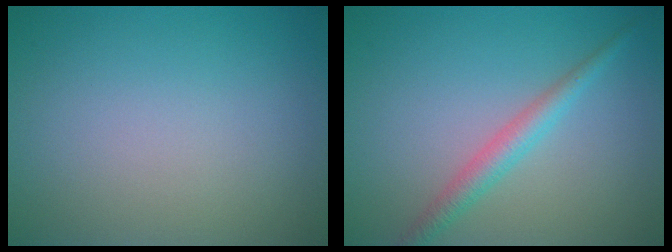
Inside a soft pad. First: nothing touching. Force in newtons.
{"total": 2.5, "press": 2.5, "slide": 0.1}